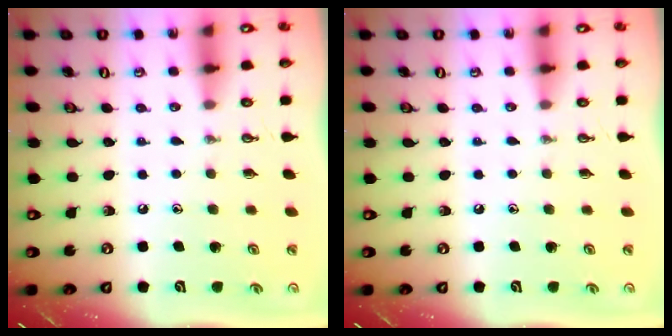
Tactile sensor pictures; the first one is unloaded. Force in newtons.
{"total": 0.0}